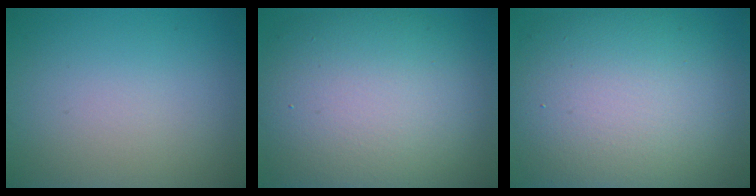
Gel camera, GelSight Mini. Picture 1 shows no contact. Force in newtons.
{"total": 13.2, "press": 13.2, "slide": 0.2}
{"total": 13.4, "press": 13.4, "slide": 0.5}